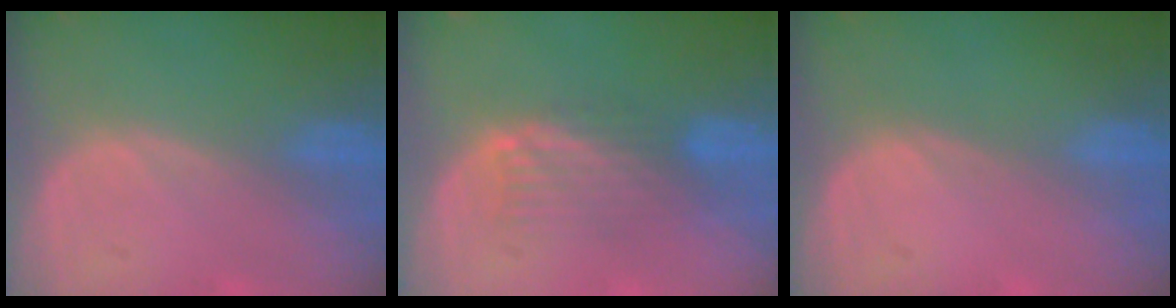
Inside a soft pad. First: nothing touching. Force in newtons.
{"total": 4.7, "press": 4.1, "slide": 2.4}
{"total": 0.0}